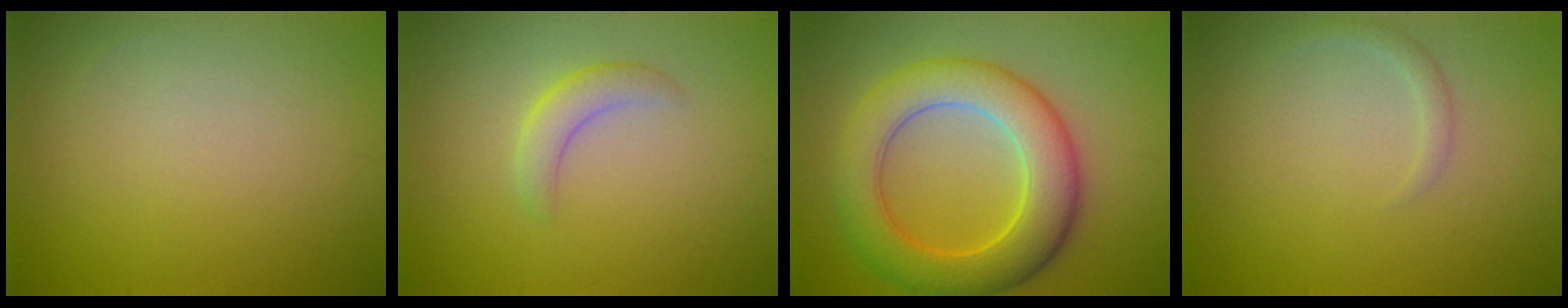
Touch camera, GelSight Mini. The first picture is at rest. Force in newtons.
{"total": 2.0, "press": 1.9, "slide": 0.2}
{"total": 8.1, "press": 8.1, "slide": 0.1}
{"total": 0.9, "press": 0.9, "slide": 0.0}